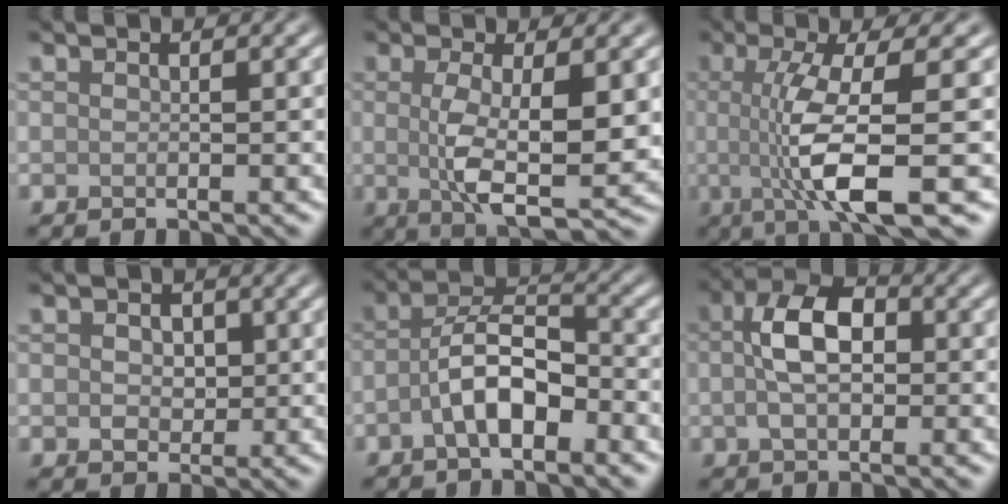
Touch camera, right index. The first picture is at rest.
{"total": 6.1, "force": [-0.1, 1.8, 5.8], "torque": [-0.108, -0.011, 0.003]}
{"total": 7.5, "force": [-0.6, 1.4, 7.3], "torque": [-0.136, -0.008, -0.006]}
{"total": 2.4, "force": [0.3, 1.9, 1.5], "torque": [-0.024, 0.001, -0.002]}
{"total": 5.3, "force": [-1.9, 2.4, 4.3], "torque": [-0.078, 0.013, -0.041]}
{"total": 5.5, "force": [0.3, 3.1, 4.5], "torque": [-0.083, 0.011, -0.003]}